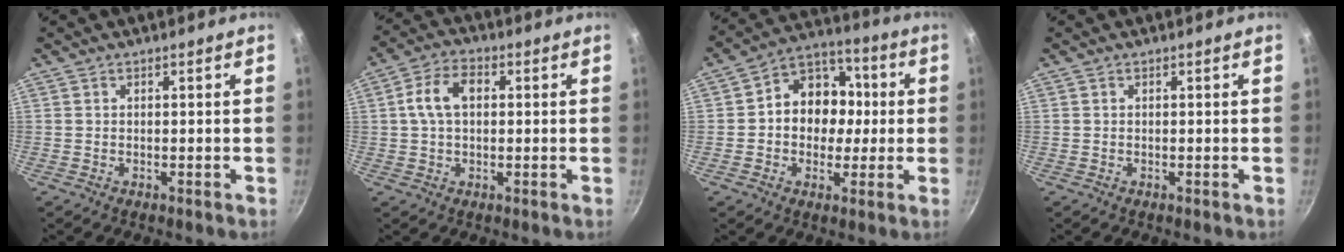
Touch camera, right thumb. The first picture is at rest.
{"total": 7.4, "force": [1.0, 4.8, 5.6], "torque": [-0.094, 0.020, 0.011]}
{"total": 12.4, "force": [0.1, 10.3, 6.9], "torque": [-0.049, 0.031, -0.017]}
{"total": 0.0}